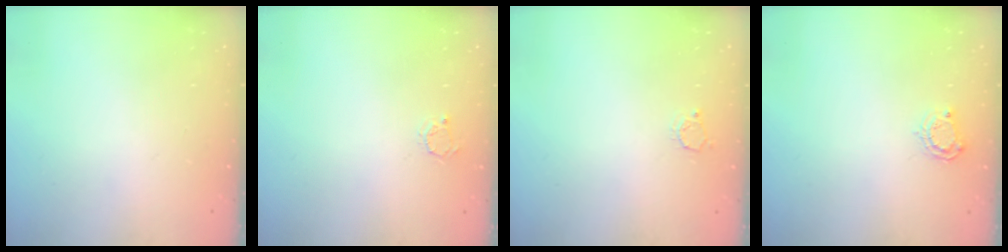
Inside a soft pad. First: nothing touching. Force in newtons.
{"total": 2.5, "press": 2.5, "slide": 0.3}
{"total": 2.7, "press": 2.7, "slide": 0.3}
{"total": 5.7, "press": 5.7, "slide": 0.8}